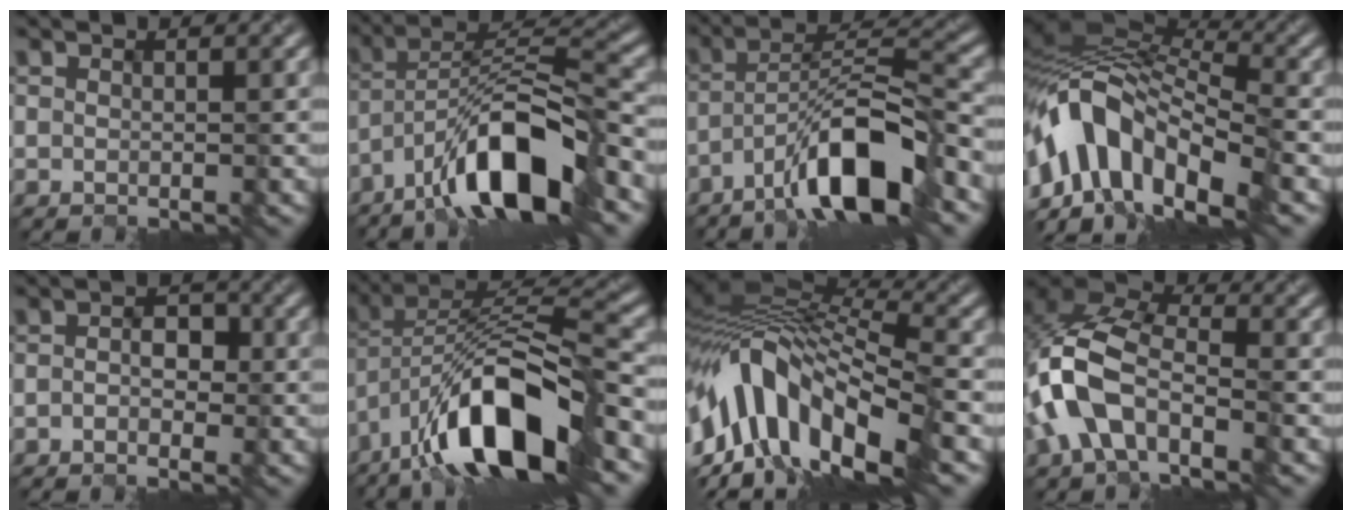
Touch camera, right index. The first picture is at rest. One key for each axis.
{"total": 10.3, "fx": -6.7, "fy": 2.4, "fz": 7.5, "tx": -0.120, "ty": 0.017, "tz": -0.123}
{"total": 9.0, "fx": -5.8, "fy": 1.9, "fz": 6.6, "tx": -0.108, "ty": 0.017, "tz": -0.102}
{"total": 12.0, "fx": -5.2, "fy": 6.3, "fz": 8.8, "tx": -0.157, "ty": 0.024, "tz": -0.105}
{"total": 2.0, "fx": -0.6, "fy": 1.2, "fz": 1.5, "tx": -0.022, "ty": 0.003, "tz": -0.014}
{"total": 12.5, "fx": -6.5, "fy": 4.2, "fz": 9.8, "tx": -0.163, "ty": 0.013, "tz": -0.118}
{"total": 12.6, "fx": -5.1, "fy": 5.5, "fz": 10.2, "tx": -0.186, "ty": 0.012, "tz": -0.092}
{"total": 9.6, "fx": -3.3, "fy": 5.4, "fz": 7.2, "tx": -0.160, "ty": 0.013, "tz": -0.074}